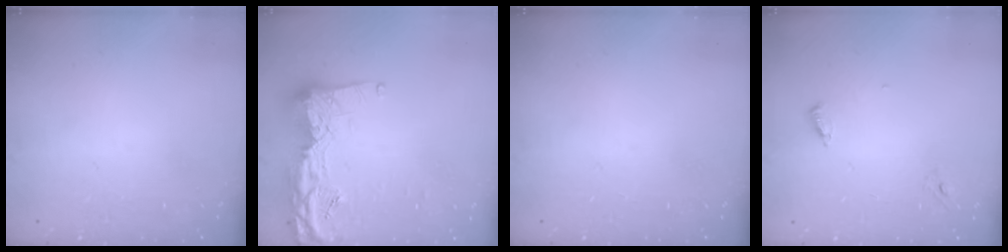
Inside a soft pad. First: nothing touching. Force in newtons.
{"total": 16.7, "press": 16.6, "slide": 1.5}
{"total": 0.0}
{"total": 4.6, "press": 4.6, "slide": 0.4}